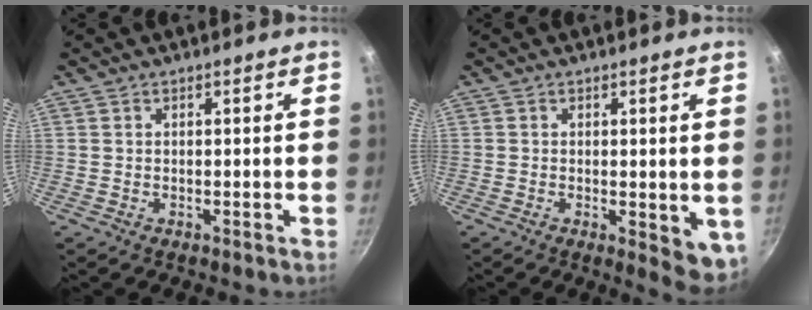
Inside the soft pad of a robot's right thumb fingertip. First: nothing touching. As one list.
[{"total": 6.0, "force": [-0.7, 2.5, 5.4], "torque": [-0.058, -0.010, -0.005]}]